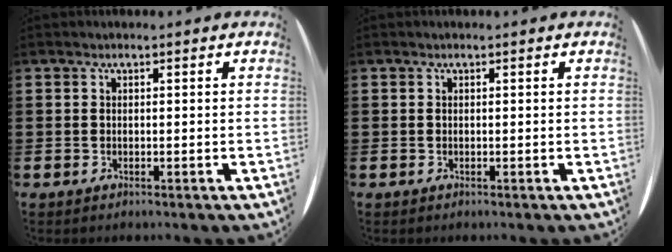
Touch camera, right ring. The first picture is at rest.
{"total": 0.0}